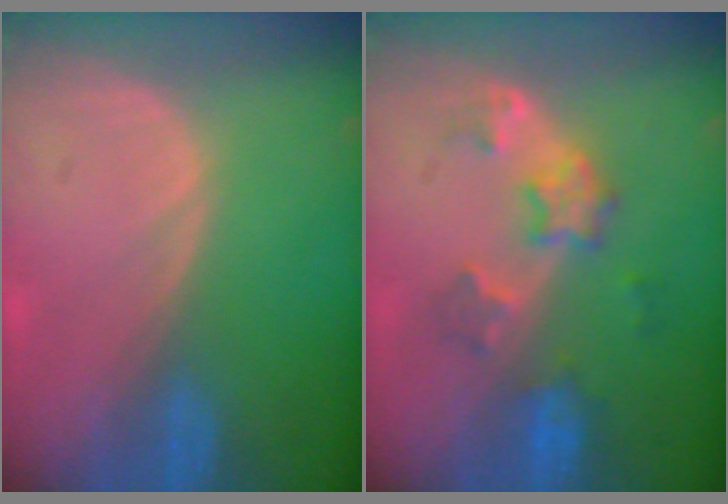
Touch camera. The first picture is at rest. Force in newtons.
{"total": 6.0, "press": 5.5, "slide": 2.4}